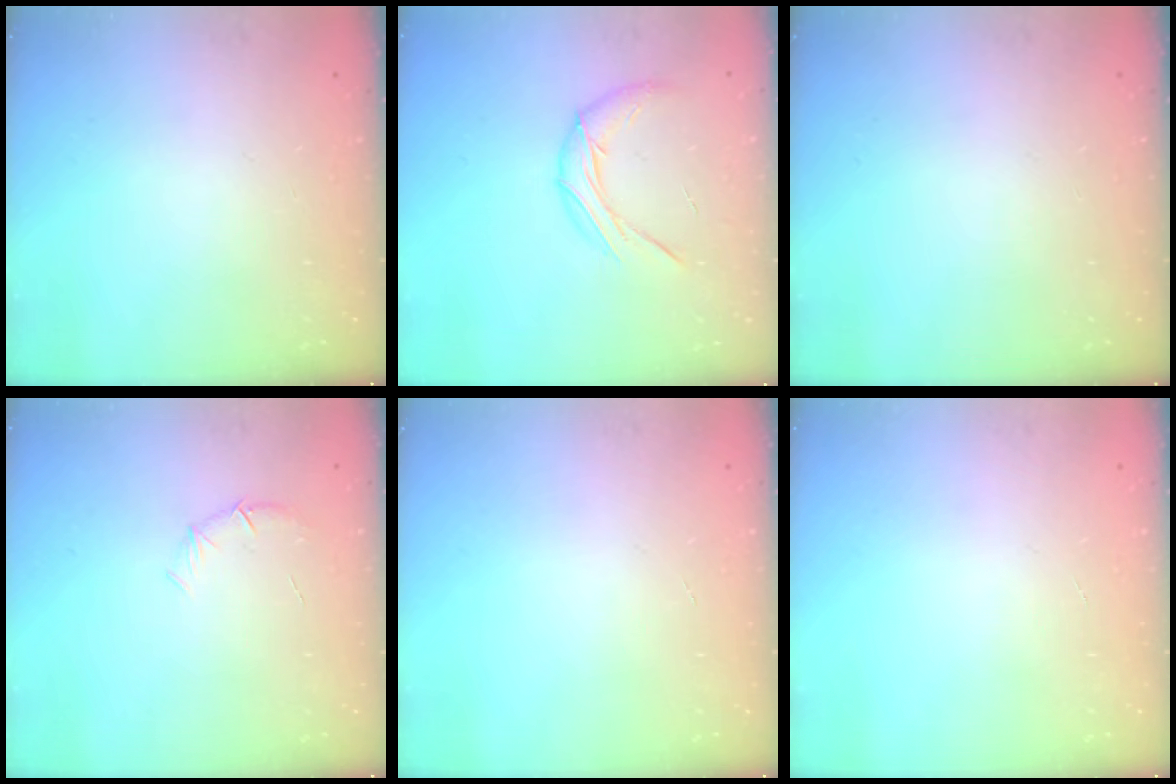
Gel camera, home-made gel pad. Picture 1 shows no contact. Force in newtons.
{"total": 10.5, "press": 10.4, "slide": 1.0}
{"total": 0.0}
{"total": 6.7, "press": 6.5, "slide": 1.6}
{"total": 0.0}
{"total": 0.0}